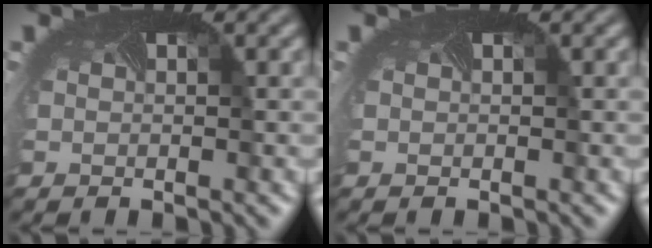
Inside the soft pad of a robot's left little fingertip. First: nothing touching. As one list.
[{"total": 0.0}]